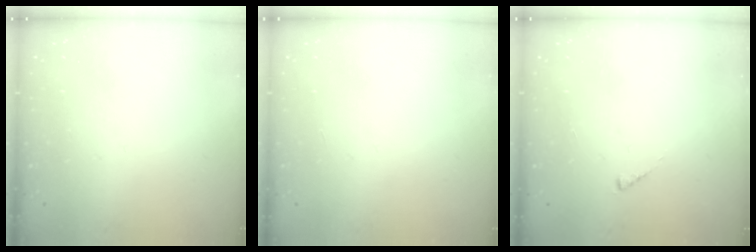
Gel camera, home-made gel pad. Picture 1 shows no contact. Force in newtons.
{"total": 0.0}
{"total": 2.0, "press": 2.0, "slide": 0.3}